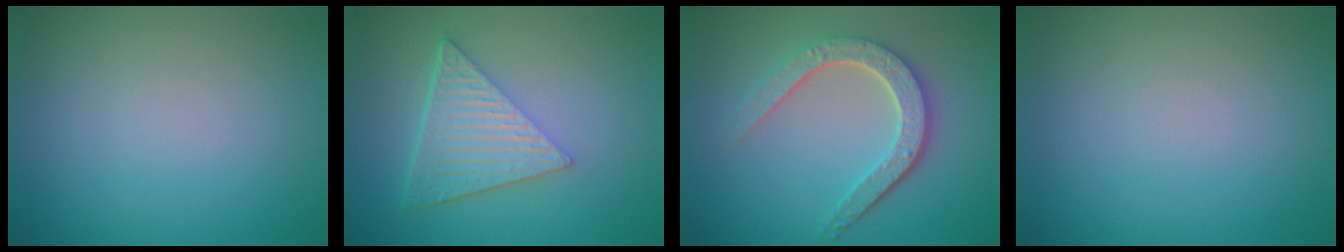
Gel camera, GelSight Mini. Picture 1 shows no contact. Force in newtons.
{"total": 6.4, "press": 4.4, "slide": 4.7}
{"total": 4.7, "press": 3.6, "slide": 2.9}
{"total": 0.0}